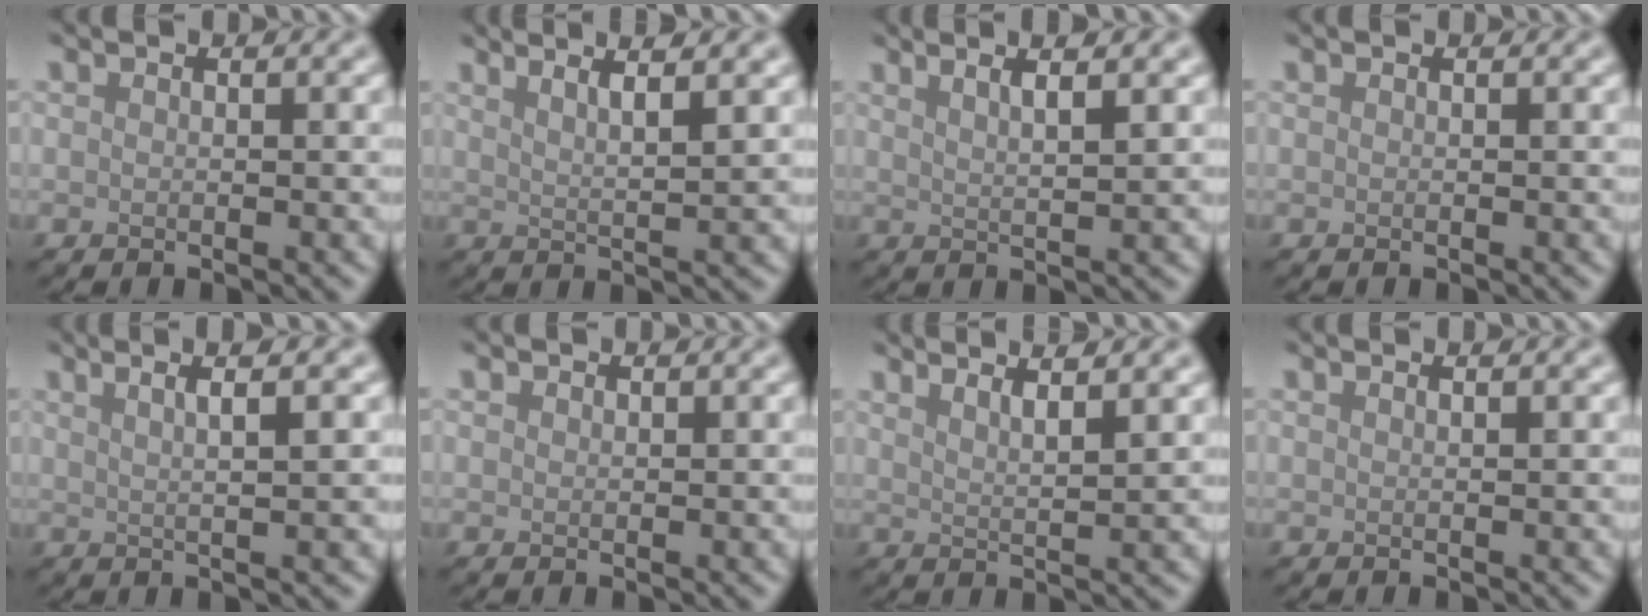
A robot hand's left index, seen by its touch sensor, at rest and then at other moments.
{"total": 4.6, "force": [2.9, 1.0, 3.4], "torque": [-0.035, 0.016, 0.026]}
{"total": 4.1, "force": [2.4, 1.1, 3.2], "torque": [-0.028, 0.016, 0.014]}
{"total": 0.0}
{"total": 4.3, "force": [1.8, 1.1, 3.8], "torque": [-0.036, 0.015, 0.000]}
{"total": 0.5, "force": [0.4, 0.3, 0.0], "torque": [0.002, 0.000, 0.007]}
{"total": 4.6, "force": [3.3, 1.1, 3.0], "torque": [-0.024, 0.021, 0.024]}
{"total": 0.7, "force": [0.5, 0.2, 0.5], "torque": [0.000, 0.000, 0.003]}